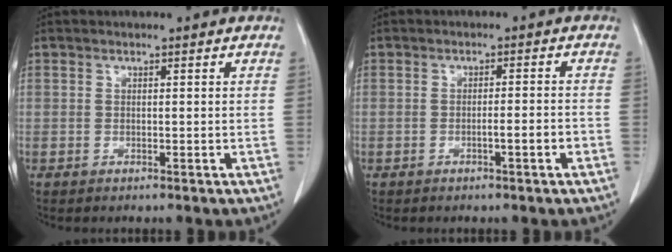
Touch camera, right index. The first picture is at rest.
{"total": 2.6, "force": [-1.2, 0.0, 2.4], "torque": [-0.035, 0.000, -0.018]}